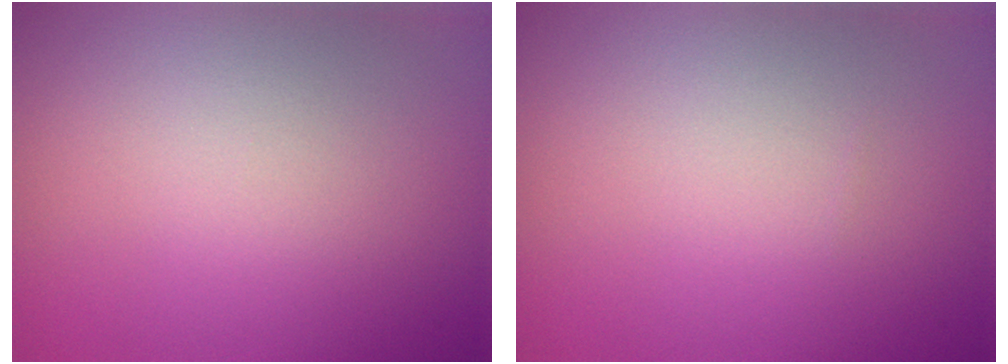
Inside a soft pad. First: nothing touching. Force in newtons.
{"total": 0.0}